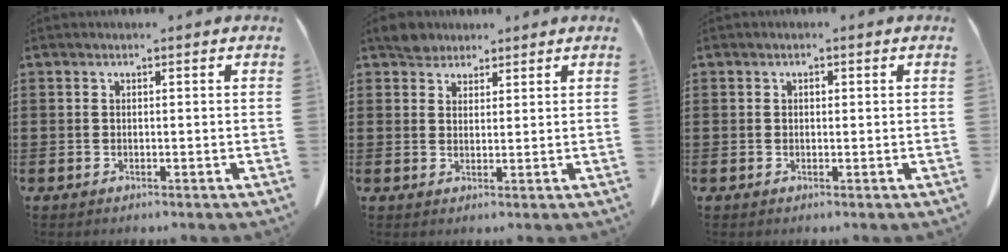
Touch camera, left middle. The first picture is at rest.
{"total": 3.5, "force": [3.1, 1.5, 0.6], "torque": [-0.014, 0.000, 0.059]}
{"total": 0.5, "force": [0.2, 0.4, 0.3], "torque": [-0.006, 0.003, 0.003]}